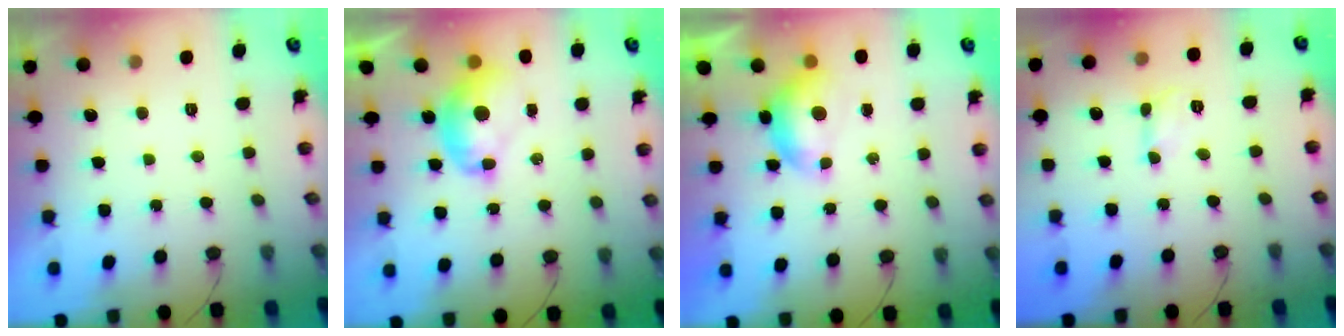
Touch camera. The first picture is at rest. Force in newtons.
{"total": 9.3, "press": 9.3, "slide": 1.1}
{"total": 7.4, "press": 7.3, "slide": 0.9}
{"total": 2.7, "press": 2.7, "slide": 0.2}